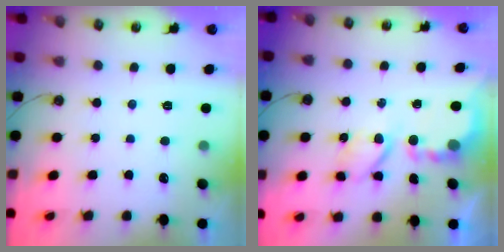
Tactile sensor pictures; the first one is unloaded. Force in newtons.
{"total": 5.5, "press": 5.5, "slide": 0.6}